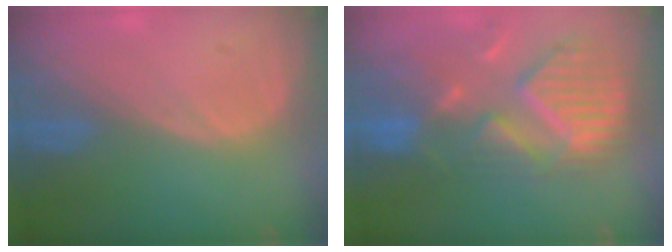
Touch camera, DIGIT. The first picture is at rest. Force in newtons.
{"total": 12.1, "press": 10.4, "slide": 6.2}